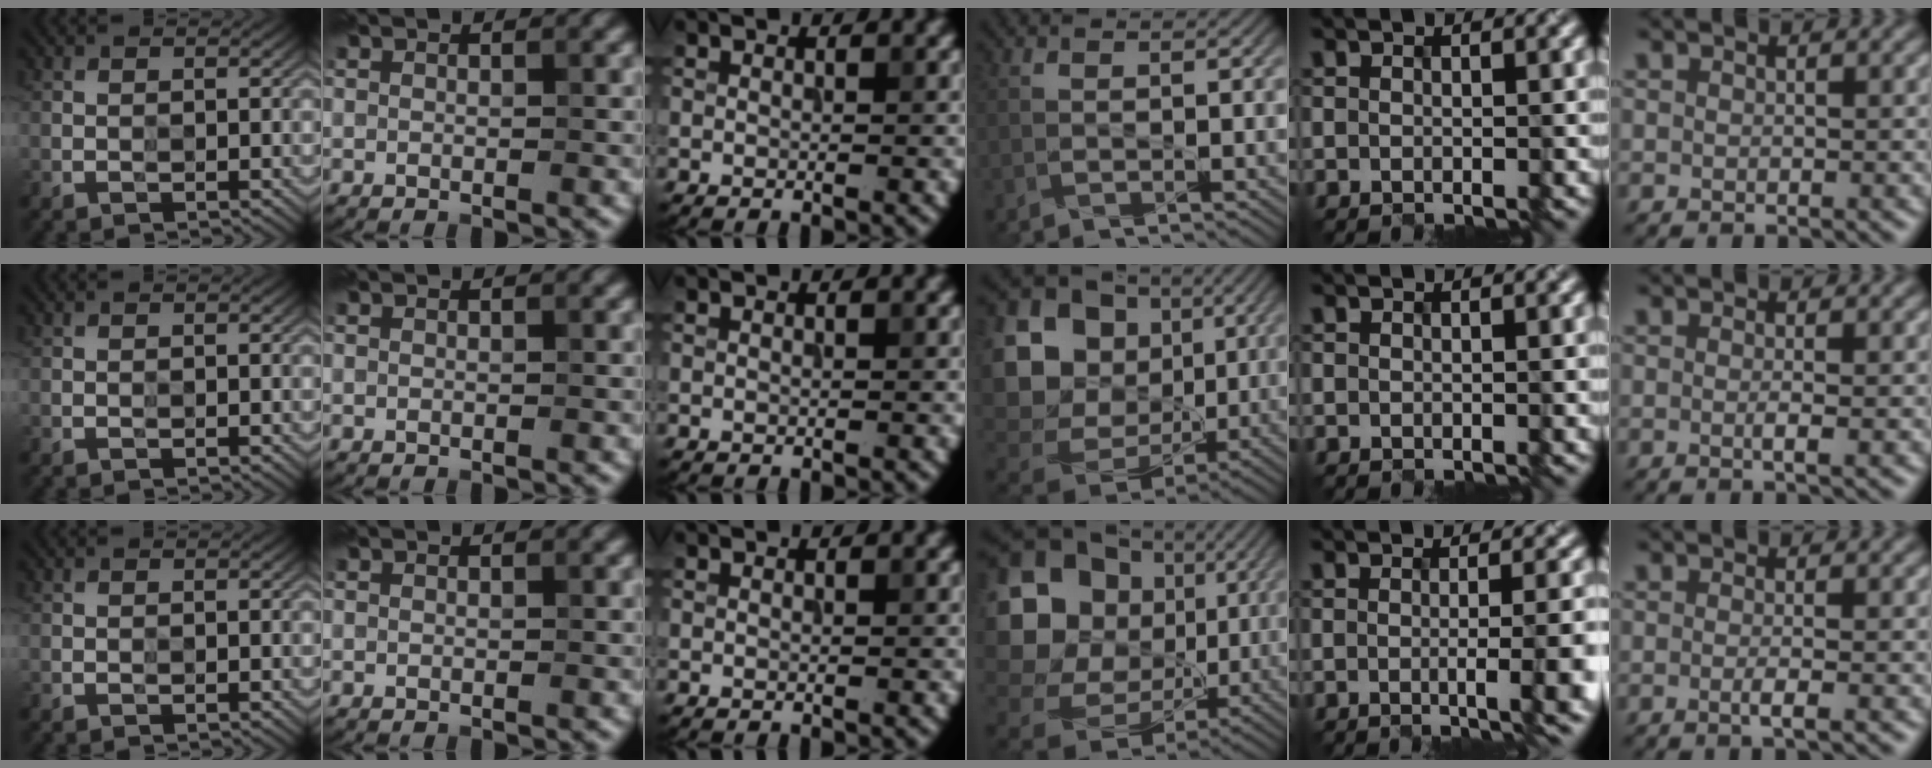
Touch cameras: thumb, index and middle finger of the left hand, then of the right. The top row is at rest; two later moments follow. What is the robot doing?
{"motion": "insert", "object": "file holder"}